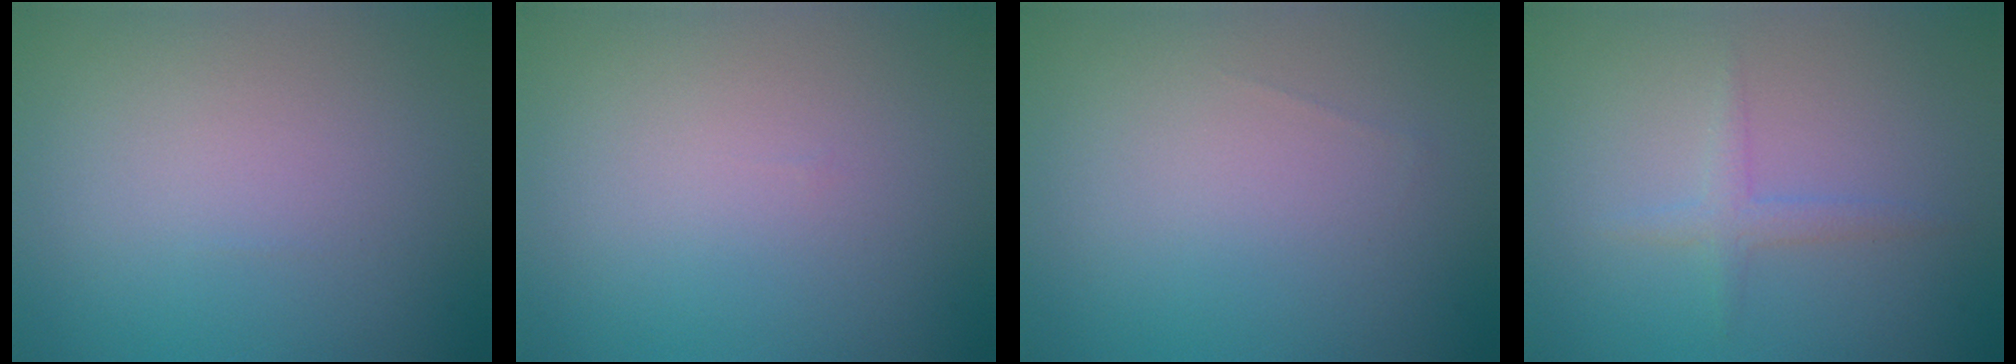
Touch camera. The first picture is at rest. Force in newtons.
{"total": 0.0}
{"total": 0.0}
{"total": 1.5, "press": 1.5, "slide": 0.1}